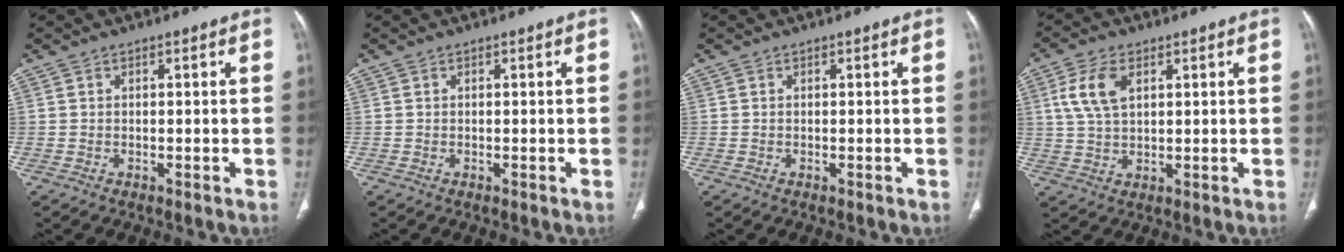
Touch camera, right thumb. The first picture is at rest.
{"total": 0.0}
{"total": 0.0}
{"total": 7.3, "force": [2.5, 4.1, 5.5], "torque": [-0.117, 0.000, 0.053]}